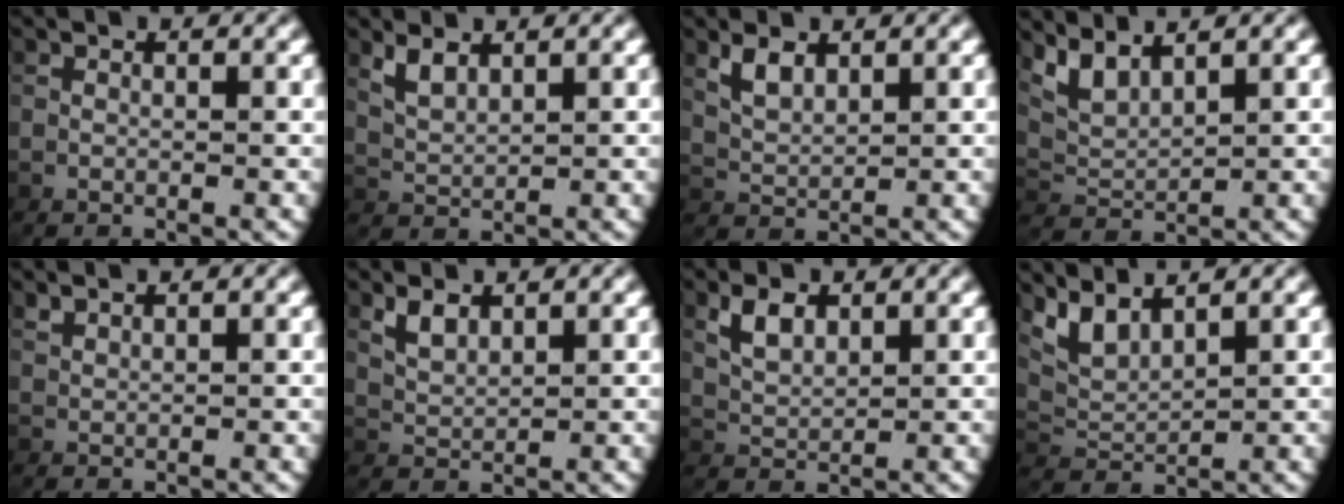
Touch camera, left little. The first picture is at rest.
{"total": 1.8, "force": [1.5, 0.2, 1.1], "torque": [-0.031, -0.003, 0.037]}
{"total": 1.9, "force": [1.5, 0.3, 1.2], "torque": [-0.033, -0.004, 0.037]}
{"total": 3.7, "force": [2.3, 2.0, 2.2], "torque": [-0.062, -0.004, 0.048]}
{"total": 1.4, "force": [1.3, -0.6, 0.0], "torque": [0.000, 0.003, 0.032]}
{"total": 1.8, "force": [1.5, 0.2, 1.0], "torque": [-0.027, -0.003, 0.037]}
{"total": 2.2, "force": [1.5, 0.8, 1.5], "torque": [-0.038, -0.005, 0.037]}
{"total": 4.0, "force": [2.3, 2.2, 2.5], "torque": [-0.070, -0.006, 0.049]}